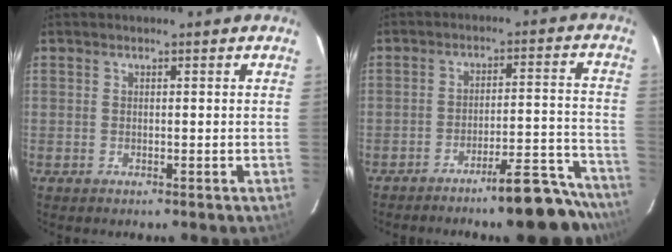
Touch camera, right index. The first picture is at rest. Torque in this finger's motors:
{"motor_torque": [0.36, -0.34, 0.42, 0.08]}